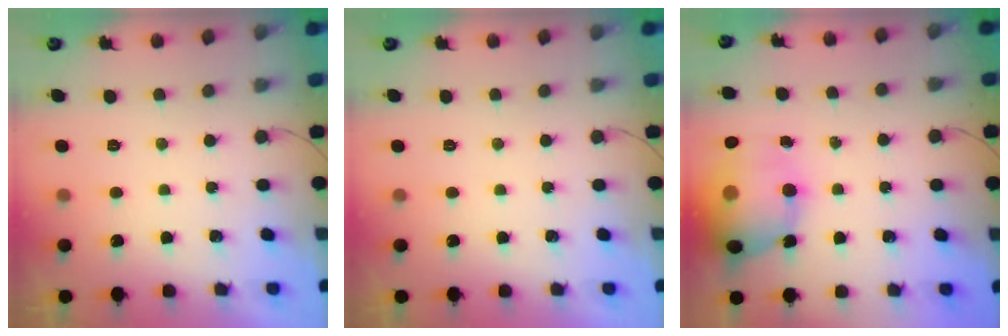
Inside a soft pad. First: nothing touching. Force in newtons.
{"total": 0.0}
{"total": 18.8, "press": 17.6, "slide": 6.4}